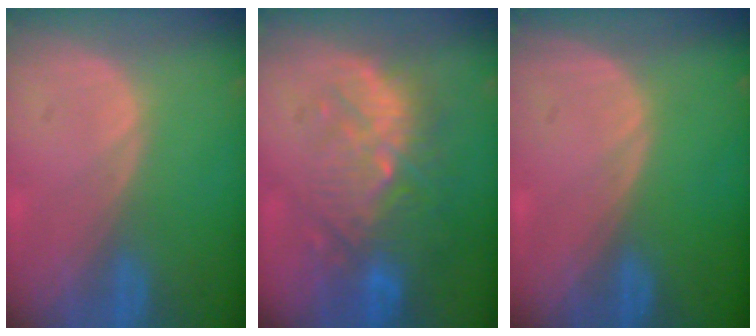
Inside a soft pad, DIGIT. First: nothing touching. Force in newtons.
{"total": 10.8, "press": 9.8, "slide": 4.5}
{"total": 0.0}